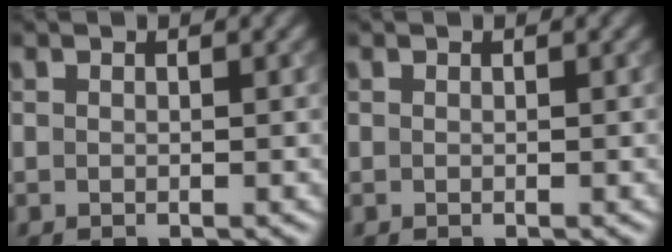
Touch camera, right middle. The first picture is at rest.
{"total": 0.0}